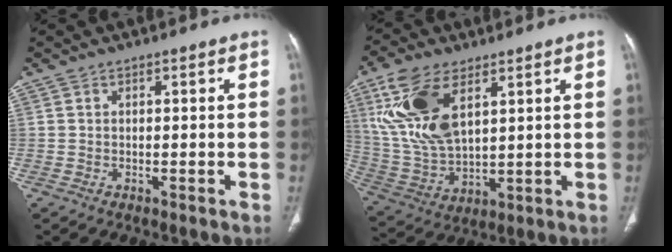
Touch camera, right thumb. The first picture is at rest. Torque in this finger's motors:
{"motor_torque": [1.10, 3.57, 1.65, 1.12, 0.24]}